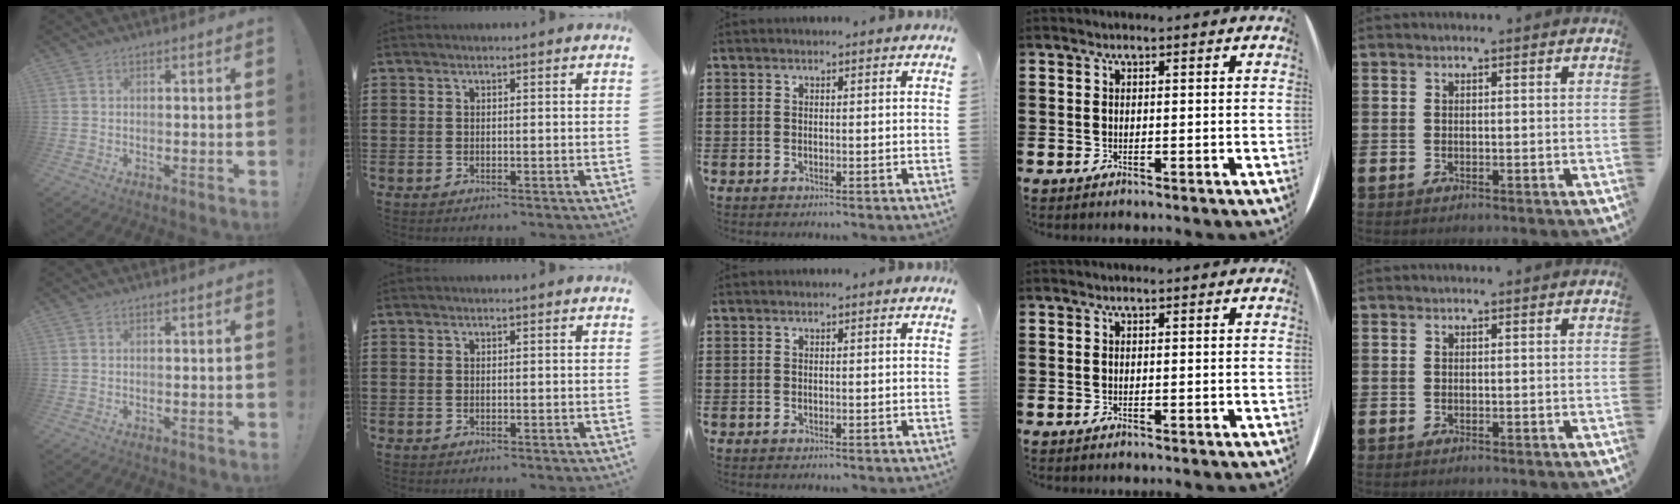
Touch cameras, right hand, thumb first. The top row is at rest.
{}